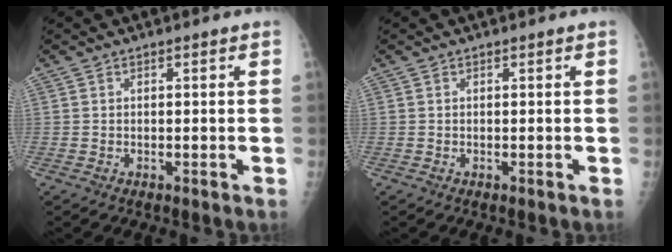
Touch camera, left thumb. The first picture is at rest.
{"total": 0.0}